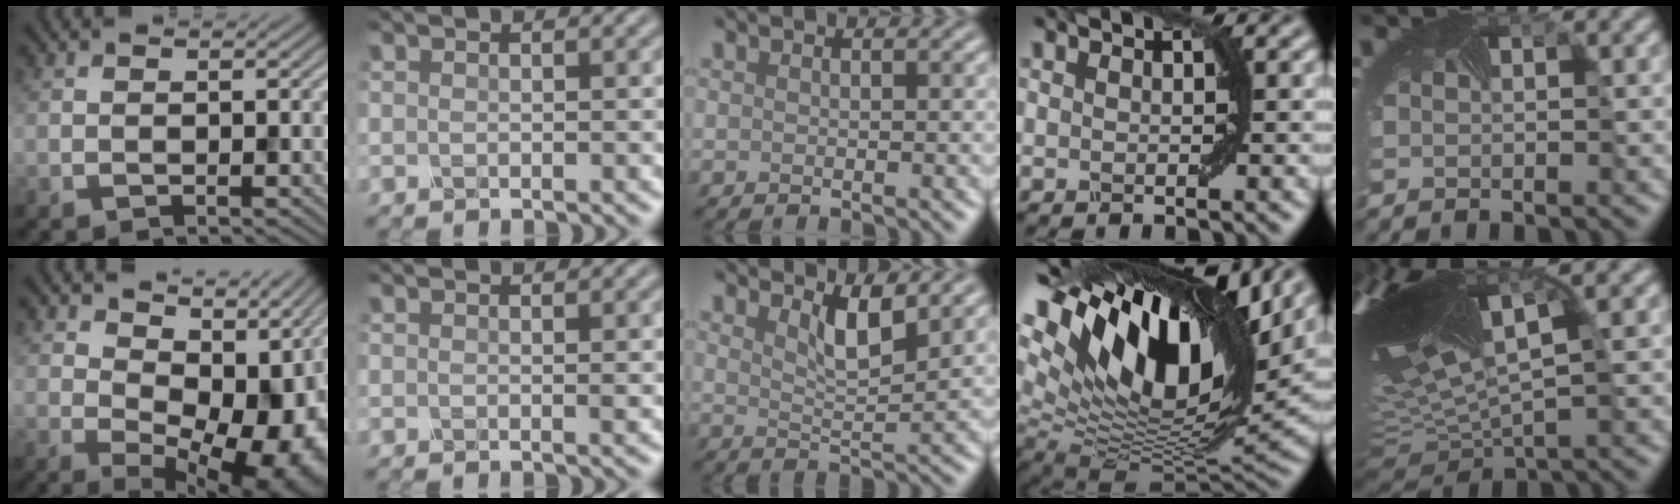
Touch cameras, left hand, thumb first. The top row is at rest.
{"thumb": {"total": 13.1, "force": [3.1, 7.8, 10.1], "torque": [-0.129, -0.011, 0.068]}, "middle": {"total": 3.2, "force": [2.0, 0.8, 2.4], "torque": [-0.047, -0.008, 0.032]}, "ring": {"total": 16.5, "force": [7.4, 7.9, 12.5], "torque": [-0.238, 0.027, 0.131]}, "little": {"total": 12.5, "force": [2.2, 5.1, 11.2], "torque": [-0.276, -0.014, 0.075]}}